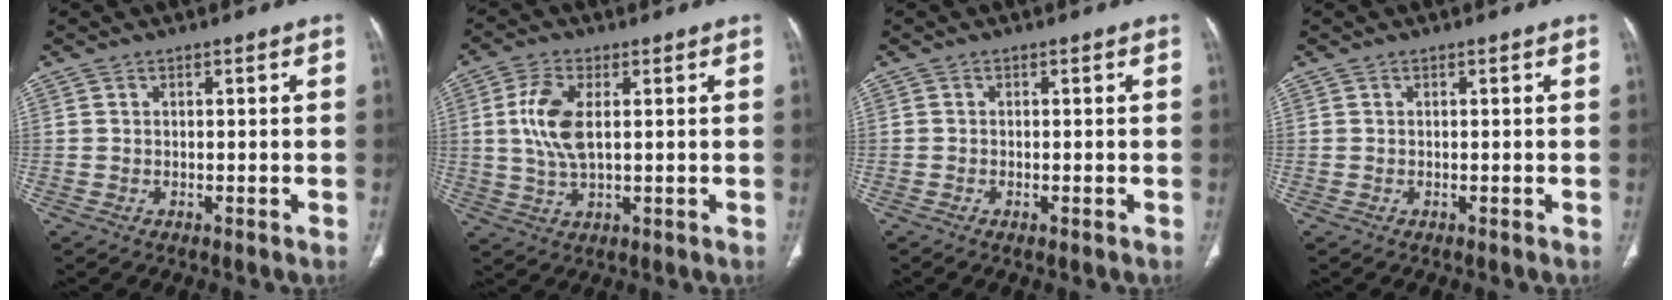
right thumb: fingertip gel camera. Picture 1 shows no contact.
{"total": 8.3, "force": [1.5, 3.9, 7.2], "torque": [-0.160, -0.004, 0.031]}
{"total": 0.9, "force": [-0.5, 0.3, 0.7], "torque": [-0.014, -0.001, -0.007]}
{"total": 0.0}